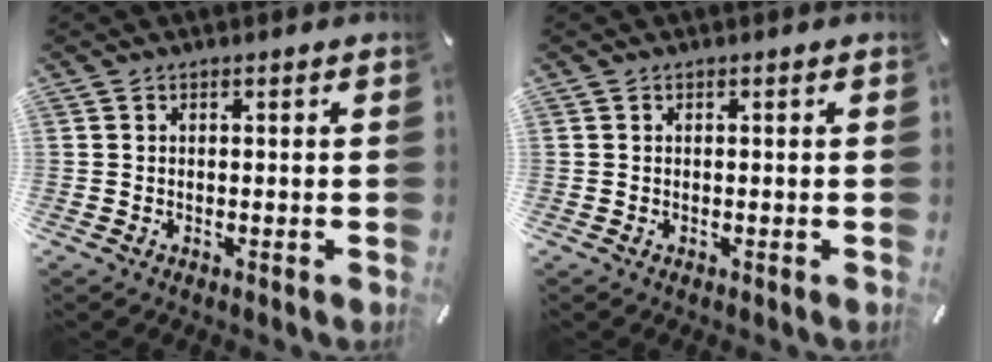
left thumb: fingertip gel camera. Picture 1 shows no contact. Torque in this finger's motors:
{"motor_torque": [0.00, 0.00, -0.04, 0.02, 0.00]}